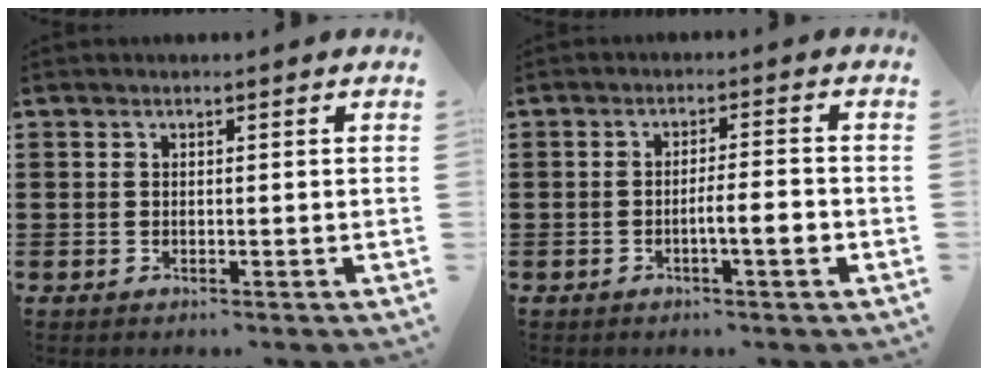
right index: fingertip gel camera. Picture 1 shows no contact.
{"total": 4.0, "force": [-1.4, 0.5, 3.7], "torque": [-0.064, 0.002, -0.026]}